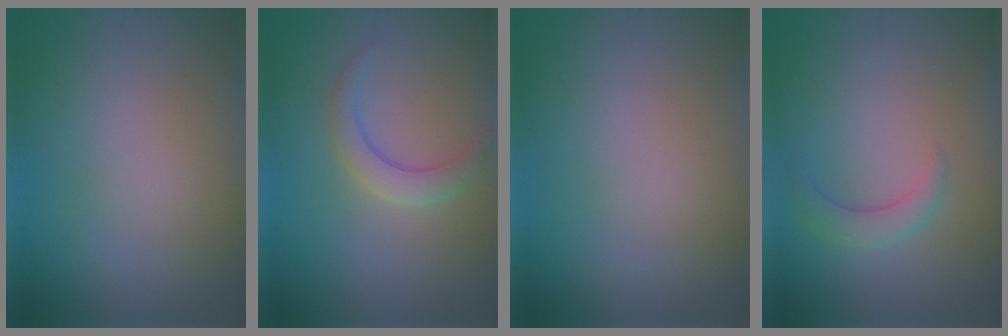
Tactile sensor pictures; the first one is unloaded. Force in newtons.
{"total": 2.4, "press": 2.4, "slide": 0.1}
{"total": 0.0}
{"total": 2.0, "press": 2.0, "slide": 0.1}